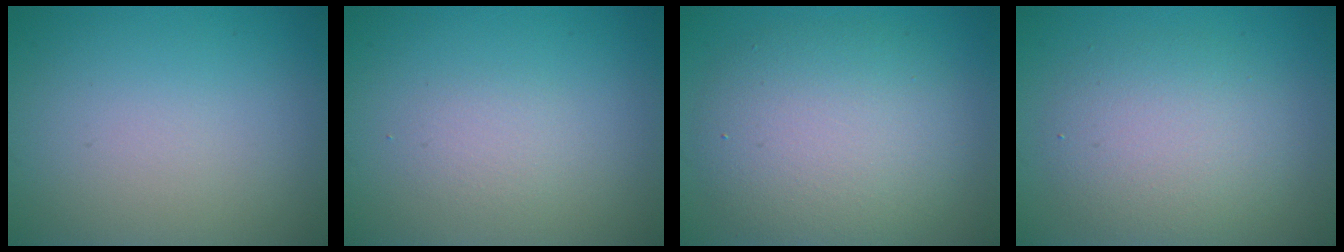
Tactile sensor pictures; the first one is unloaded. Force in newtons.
{"total": 1.3, "press": 1.3, "slide": 0.0}
{"total": 7.2, "press": 7.2, "slide": 0.5}
{"total": 4.6, "press": 4.6, "slide": 0.4}